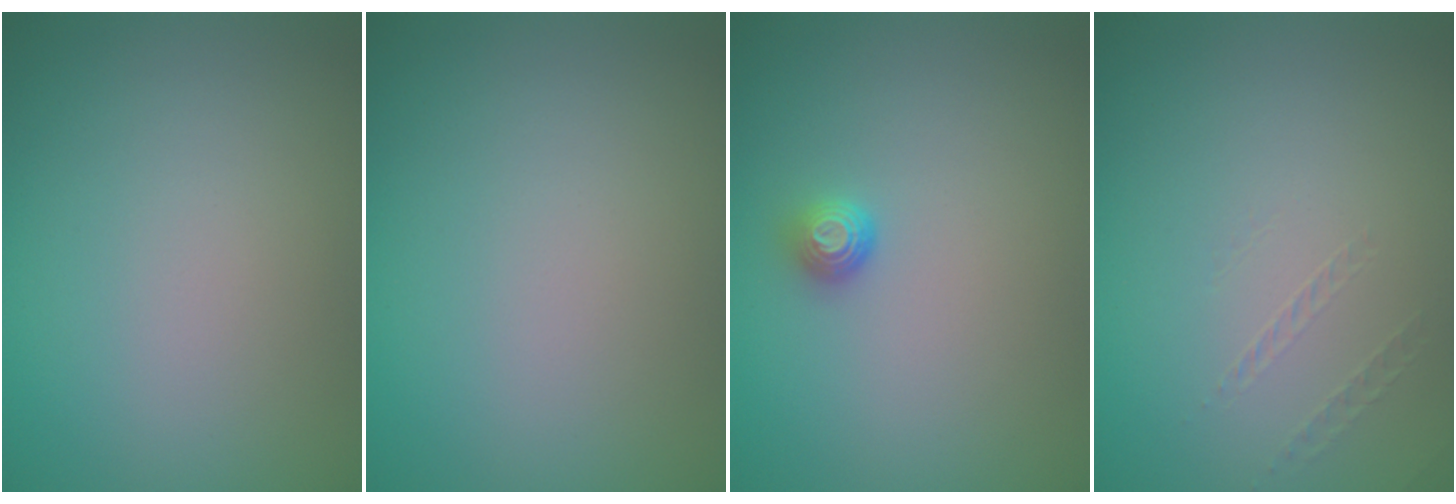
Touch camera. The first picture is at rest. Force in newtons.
{"total": 0.0}
{"total": 1.3, "press": 1.1, "slide": 0.7}
{"total": 0.5, "press": 0.2, "slide": 0.5}